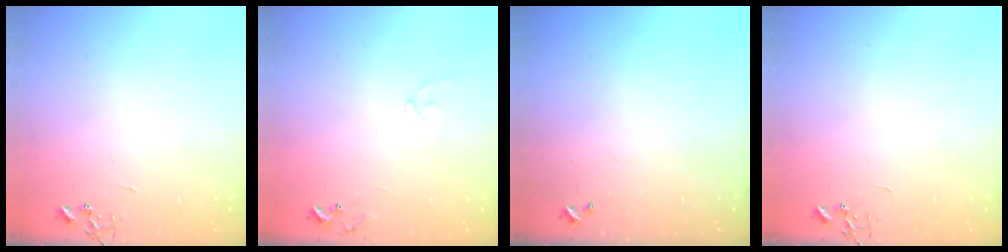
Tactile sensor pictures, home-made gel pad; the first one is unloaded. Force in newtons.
{"total": 7.8, "press": 7.7, "slide": 0.5}
{"total": 0.0}
{"total": 0.0}